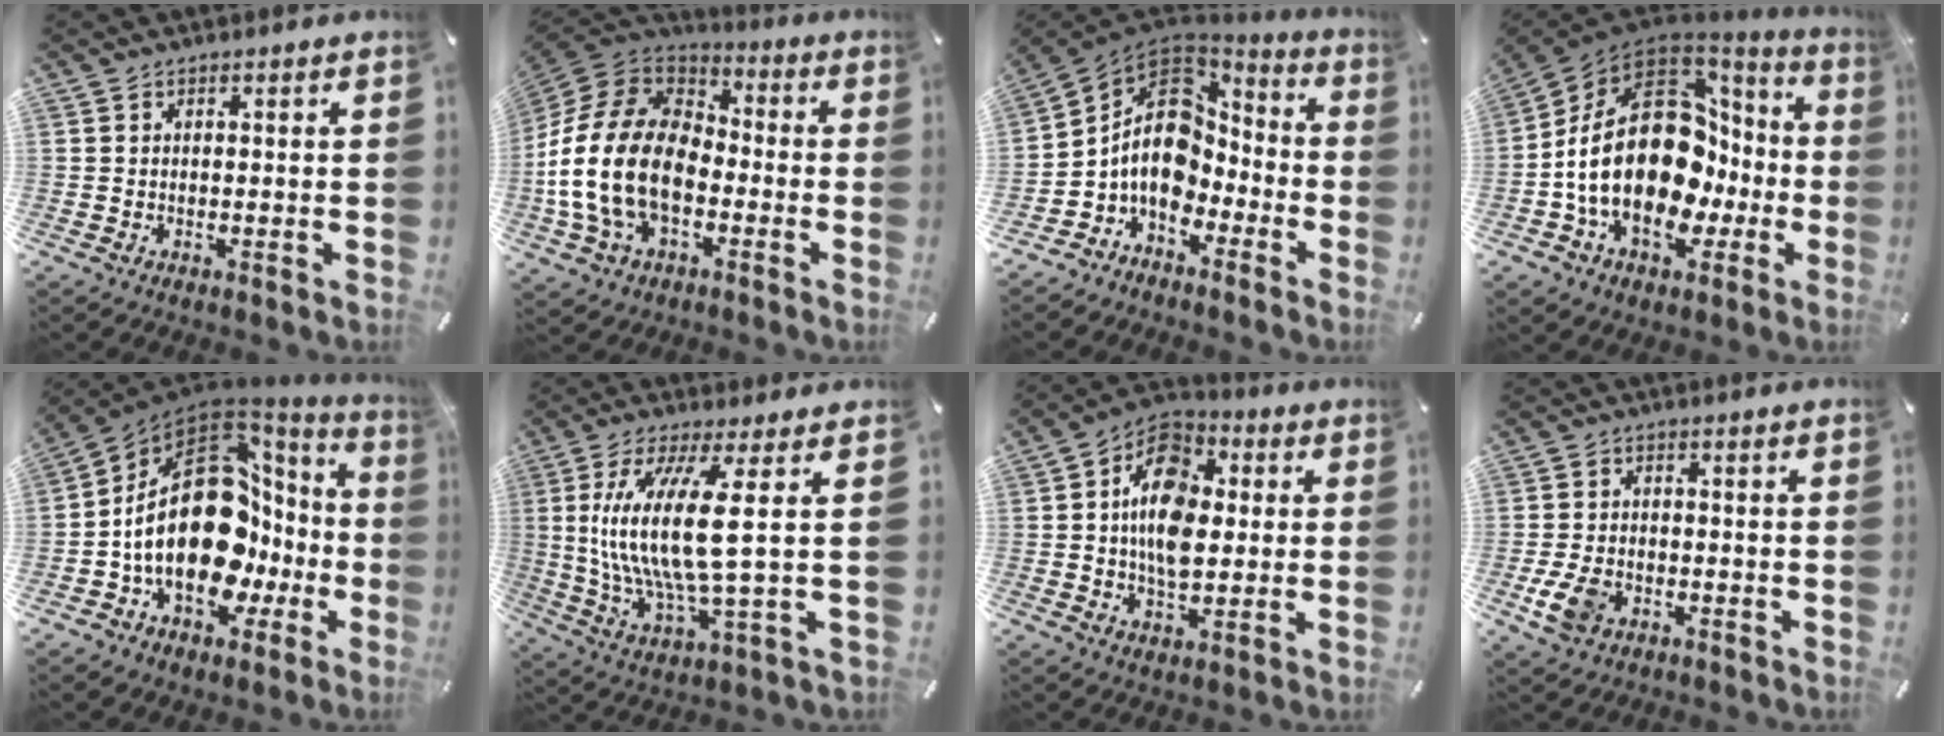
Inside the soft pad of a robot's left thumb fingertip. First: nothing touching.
{"total": 19.8, "force": [-5.9, 13.2, 13.5], "torque": [-0.287, 0.036, -0.104]}
{"total": 12.7, "force": [-1.4, 10.2, 7.5], "torque": [-0.157, 0.005, -0.029]}
{"total": 26.6, "force": [-0.2, 18.1, 19.5], "torque": [-0.360, -0.005, 0.017]}
{"total": 27.7, "force": [0.3, 18.0, 21.1], "torque": [-0.375, -0.017, 0.020]}
{"total": 16.6, "force": [2.5, 3.3, 16.0], "torque": [-0.356, -0.025, 0.025]}
{"total": 13.7, "force": [0.7, 9.7, 9.7], "torque": [-0.177, 0.003, 0.010]}
{"total": 6.5, "force": [-2.5, 4.6, 3.9], "torque": [-0.093, 0.007, -0.048]}